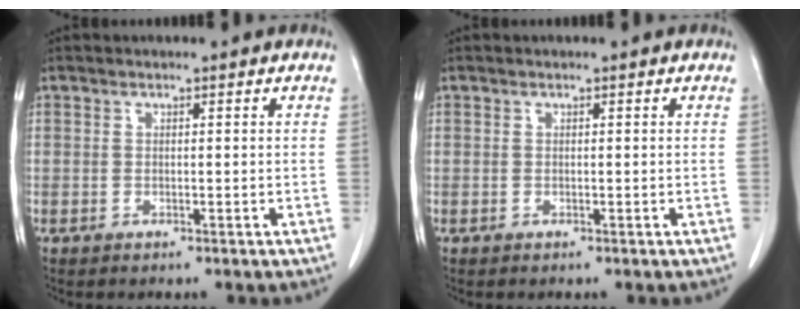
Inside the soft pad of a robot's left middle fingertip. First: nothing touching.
{"total": 0.0}